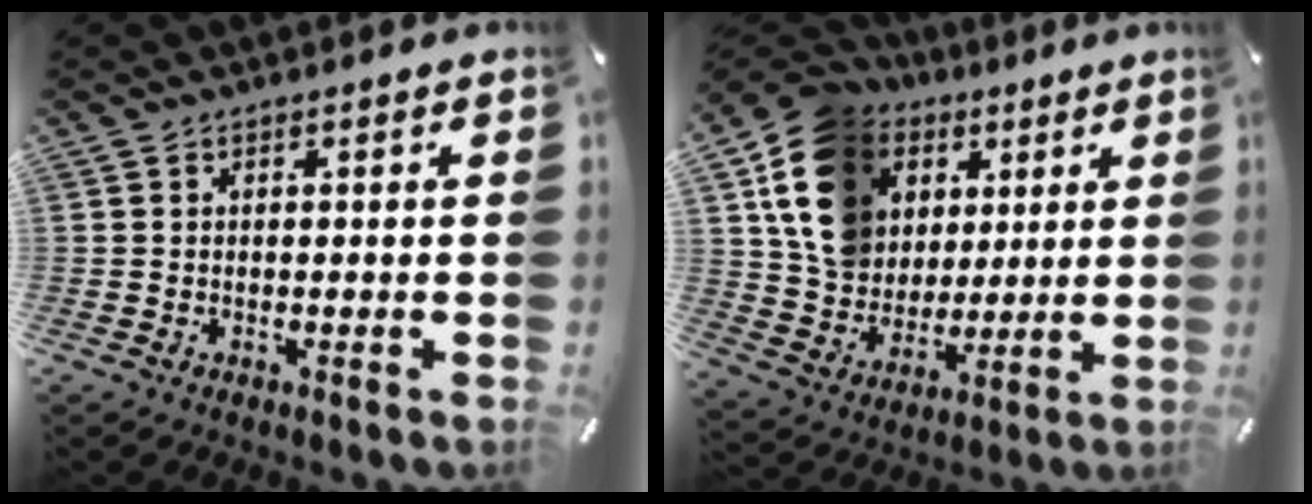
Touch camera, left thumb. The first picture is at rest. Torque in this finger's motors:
{"motor_torque": [0.83, 0.49, 1.80, -0.97, 0.57]}